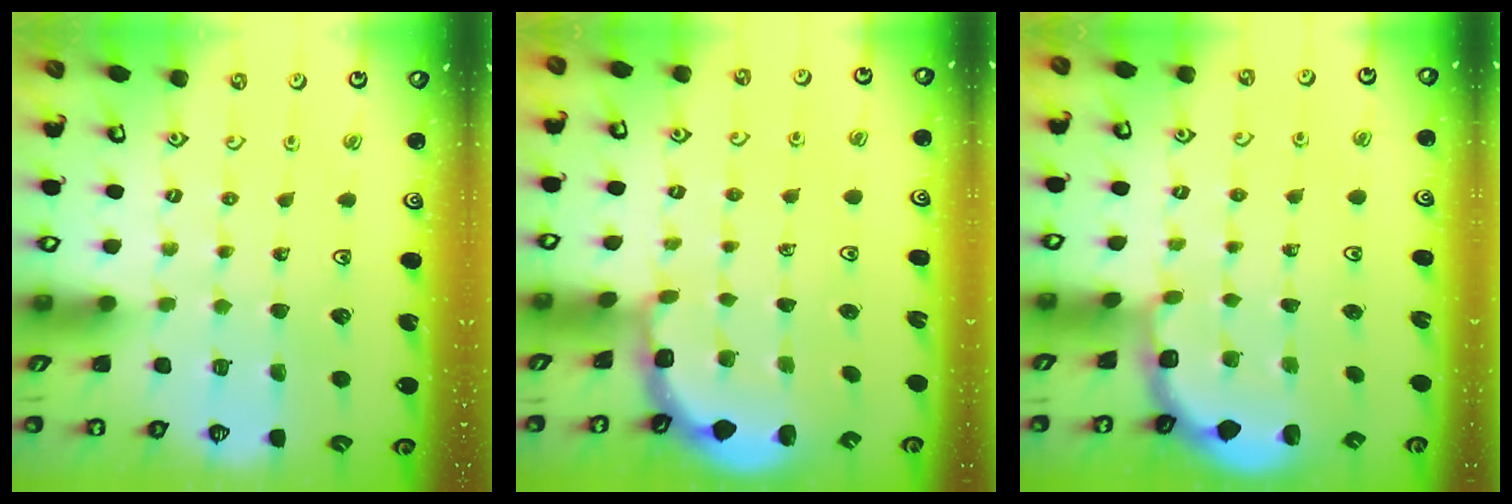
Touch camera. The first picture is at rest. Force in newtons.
{"total": 2.0, "press": 1.6, "slide": 1.1}
{"total": 1.9, "press": 1.8, "slide": 0.7}